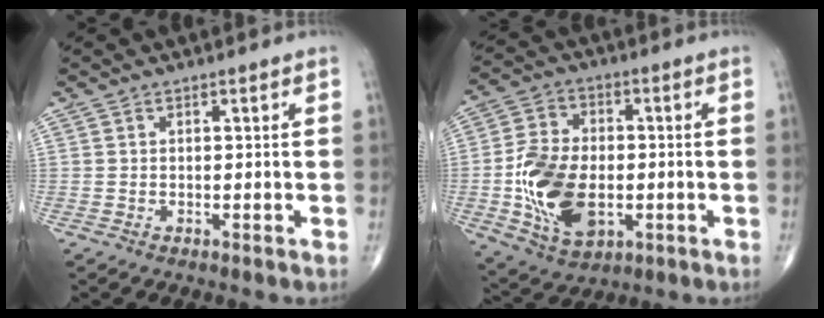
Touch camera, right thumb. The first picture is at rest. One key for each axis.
{"total": 15.6, "fx": -2.4, "fy": 9.7, "fz": 11.9, "tx": -0.208, "ty": 0.003, "tz": -0.034}